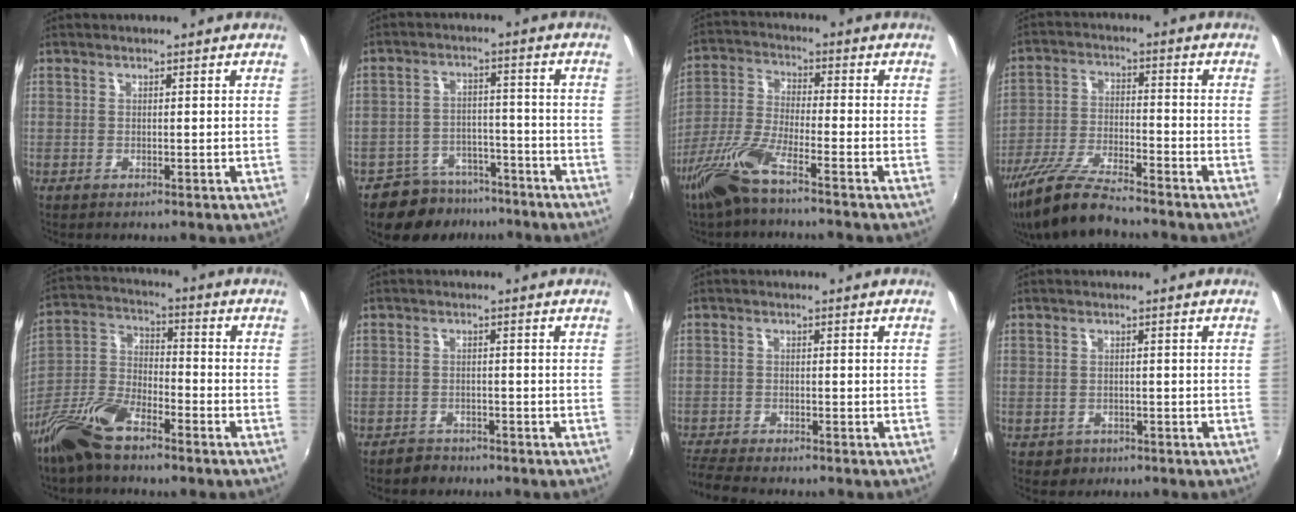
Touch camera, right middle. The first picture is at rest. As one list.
[{"total": 9.5, "force": [-7.6, 5.4, 2.0], "torque": [-0.049, 0.015, -0.105]}, {"total": 9.5, "force": [-6.7, 1.2, 6.7], "torque": [-0.149, -0.011, -0.134]}, {"total": 12.5, "force": [-10.8, 1.5, 6.1], "torque": [-0.129, -0.018, -0.206]}, {"total": 14.5, "force": [-9.7, 5.8, 9.1], "torque": [-0.205, -0.009, -0.195]}, {"total": 3.0, "force": [-2.5, 1.8, 0.1], "torque": [-0.011, 0.004, -0.041]}, {"total": 6.1, "force": [-5.8, 0.6, 2.0], "torque": [-0.062, -0.029, -0.107]}, {"total": 2.9, "force": [-1.4, 2.4, 0.7], "torque": [-0.022, -0.003, -0.017]}]